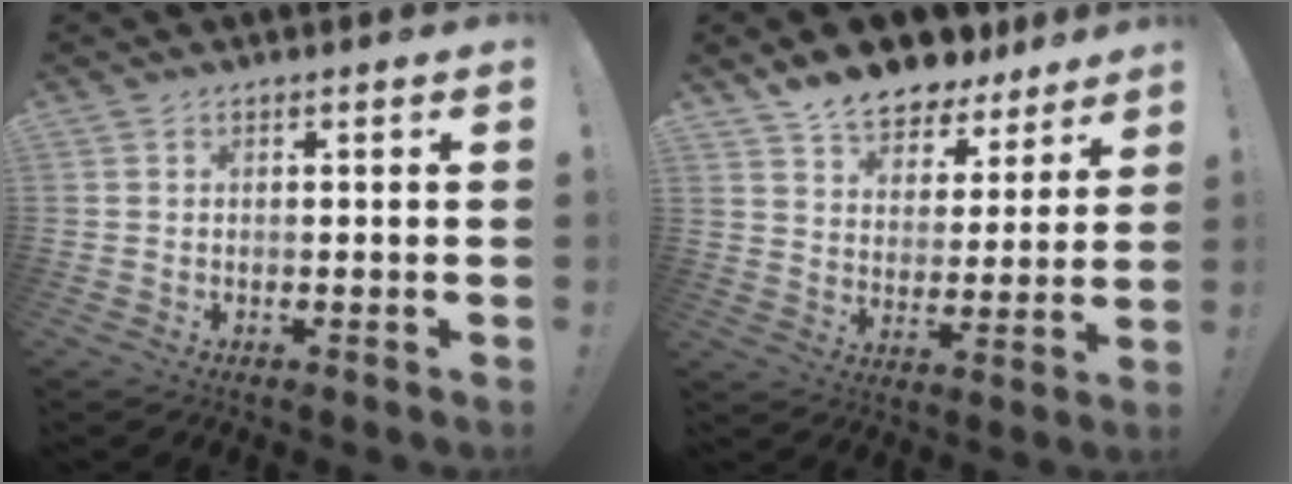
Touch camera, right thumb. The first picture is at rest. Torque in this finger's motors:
{"motor_torque": [-0.68, 0.72, 0.37, 0.25, 0.00]}